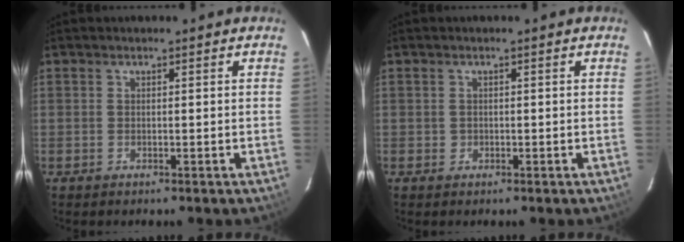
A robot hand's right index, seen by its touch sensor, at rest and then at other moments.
{"total": 0.8, "force": [-0.2, 0.8, 0.0], "torque": [0.003, 0.001, 0.000]}